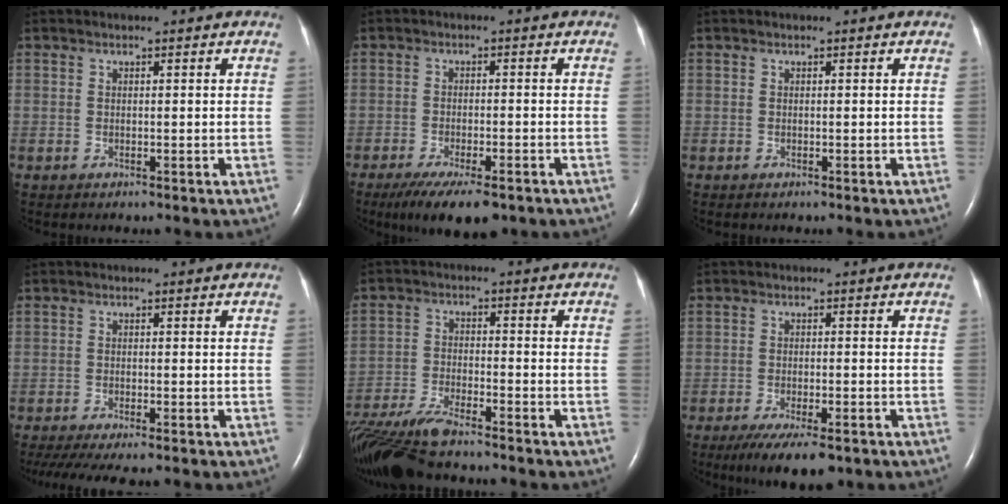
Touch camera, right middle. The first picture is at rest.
{"total": 9.9, "force": [-7.1, 2.6, 6.4], "torque": [-0.099, -0.017, -0.107]}
{"total": 0.0}
{"total": 10.8, "force": [-9.0, 1.8, 5.7], "torque": [-0.090, -0.013, -0.131]}
{"total": 11.2, "force": [-9.9, 1.1, 5.2], "torque": [-0.097, -0.025, -0.171]}
{"total": 9.0, "force": [-6.3, 2.4, 5.9], "torque": [-0.091, -0.017, -0.096]}